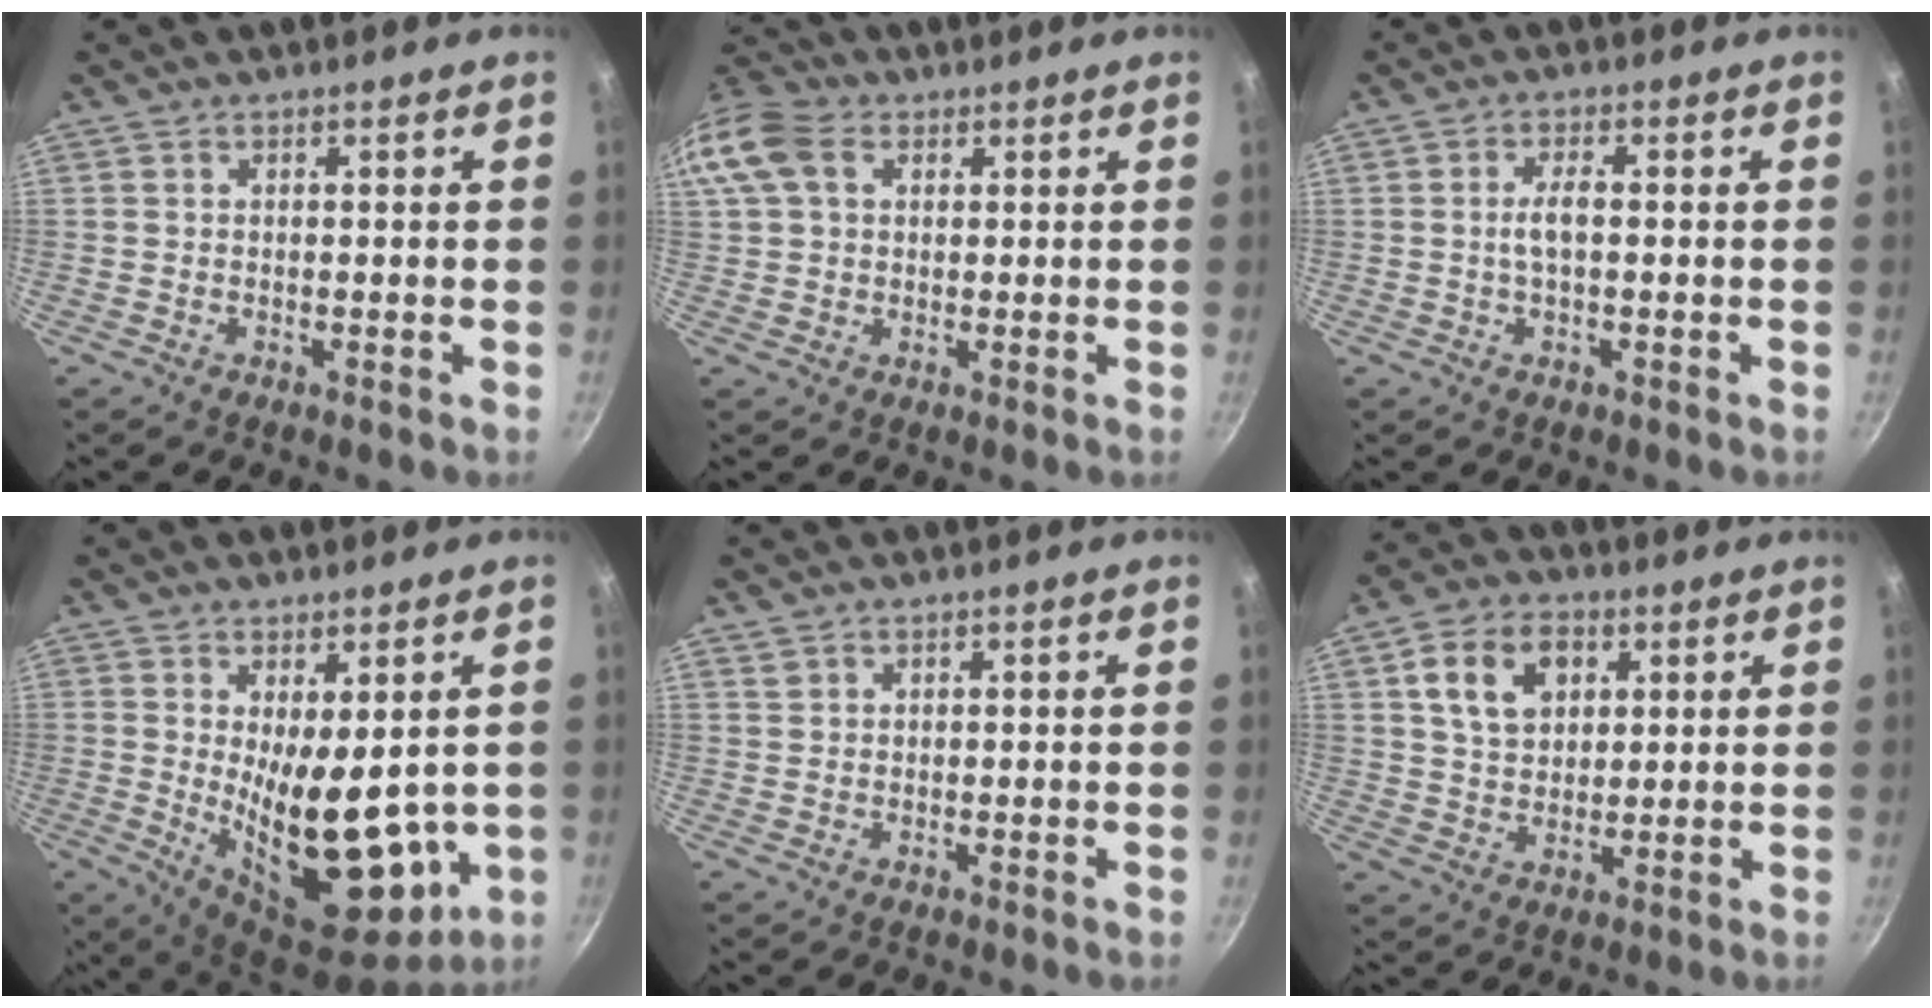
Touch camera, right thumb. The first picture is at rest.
{"total": 12.9, "force": [4.0, 9.5, 7.9], "torque": [-0.176, 0.027, 0.064]}
{"total": 3.4, "force": [-0.1, 1.2, 3.1], "torque": [-0.064, 0.010, -0.003]}
{"total": 17.8, "force": [-0.4, 8.6, 15.5], "torque": [-0.204, -0.040, 0.019]}
{"total": 0.6, "force": [0.4, 0.4, 0.2], "torque": [-0.002, 0.000, 0.008]}
{"total": 10.3, "force": [3.5, 7.3, 6.4], "torque": [-0.092, -0.002, 0.060]}